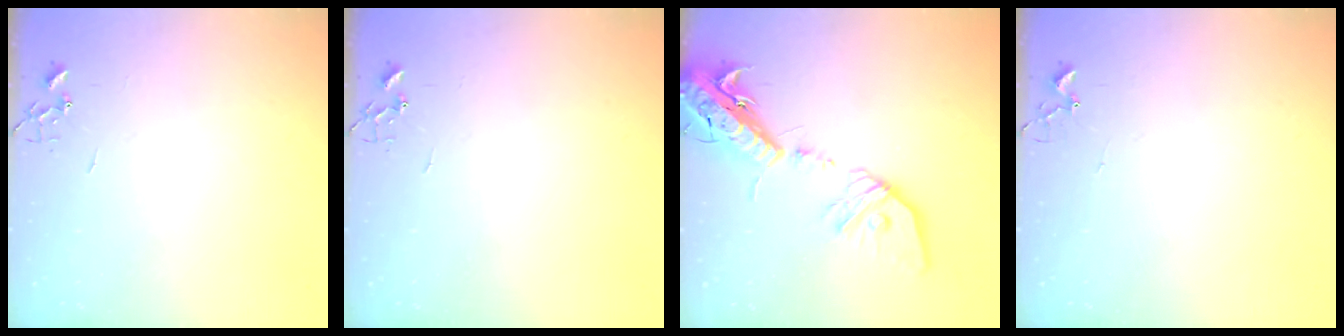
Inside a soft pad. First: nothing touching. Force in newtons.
{"total": 0.0}
{"total": 21.0, "press": 20.6, "slide": 4.1}
{"total": 5.1, "press": 5.1, "slide": 0.3}